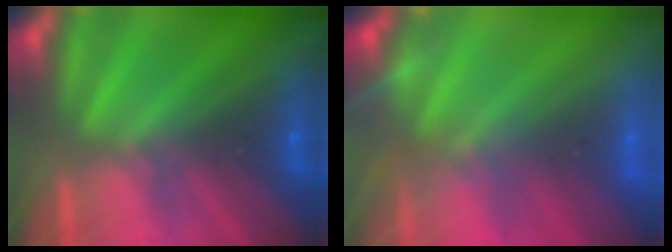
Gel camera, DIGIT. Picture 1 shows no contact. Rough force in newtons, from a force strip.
{"total": 2.9}